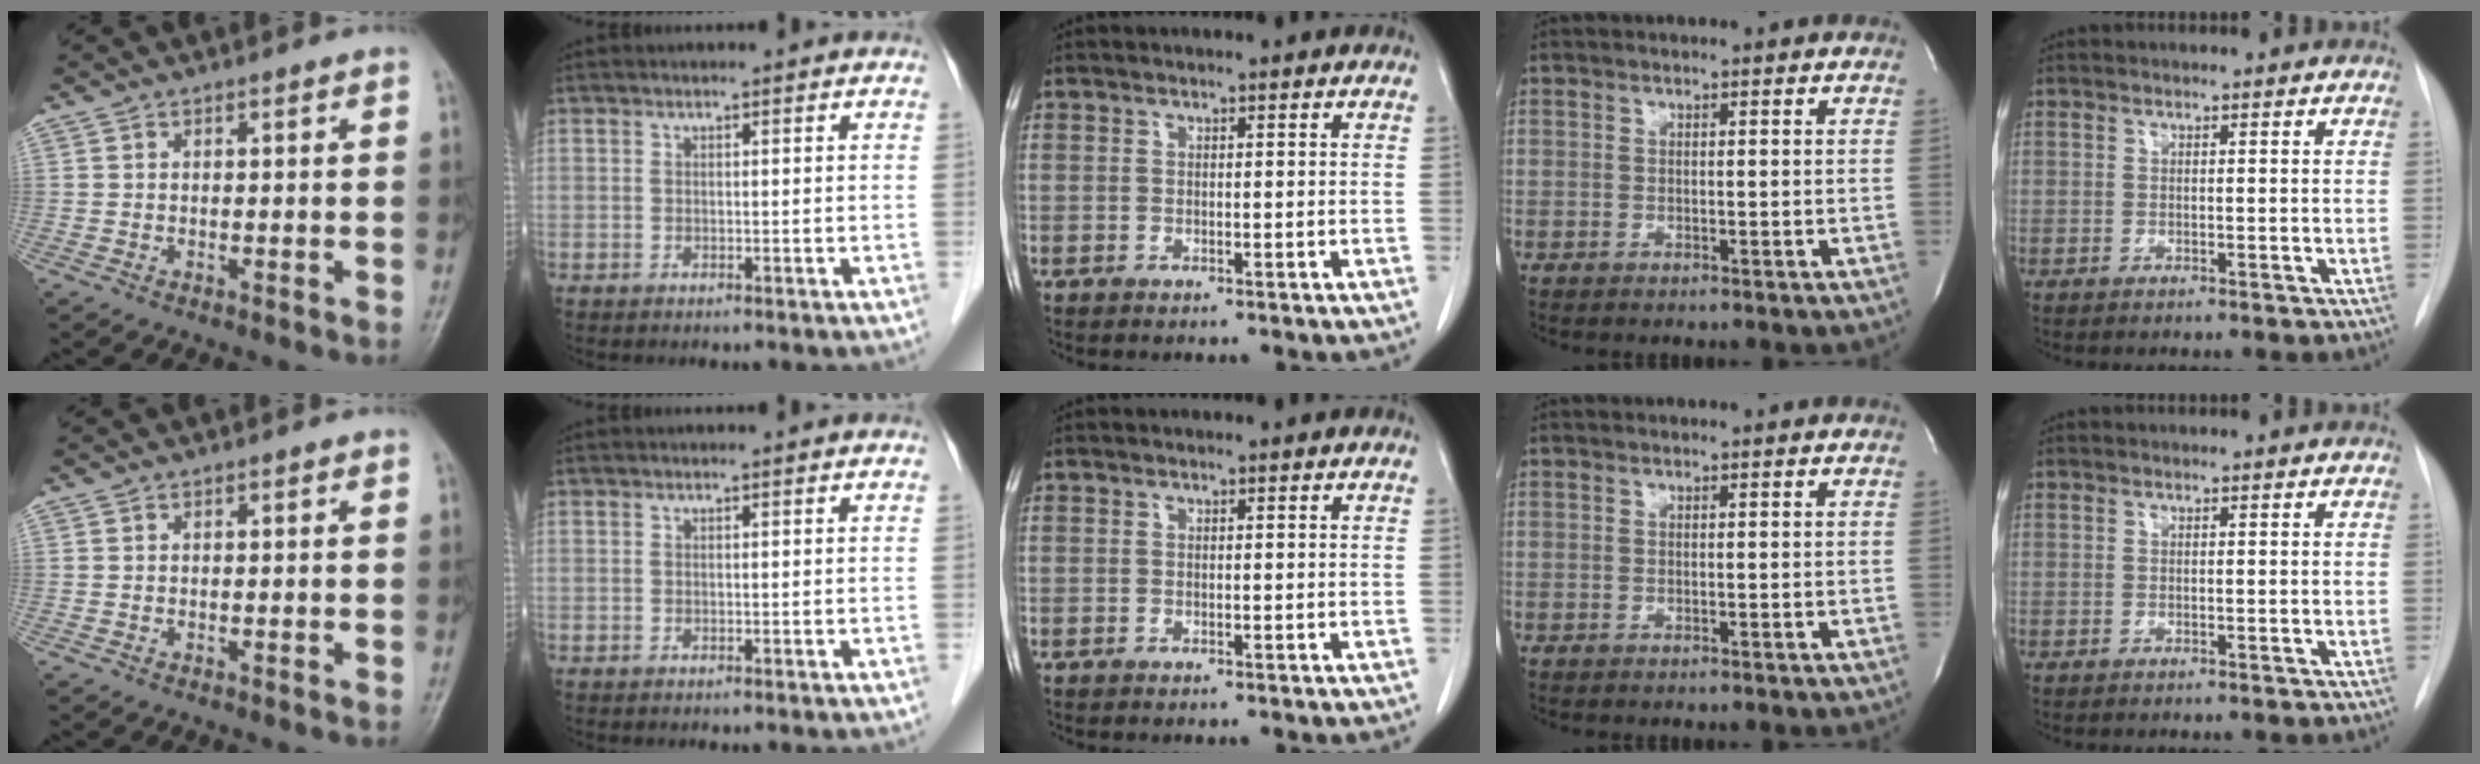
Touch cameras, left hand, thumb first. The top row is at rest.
{}